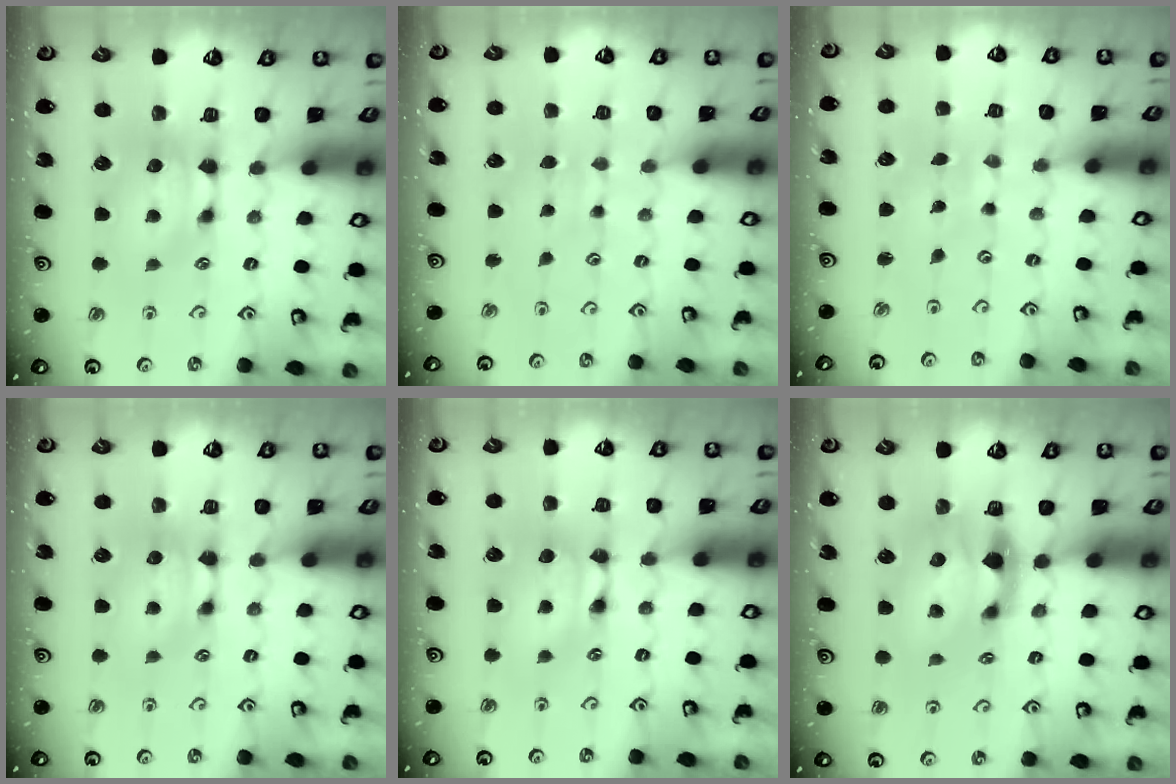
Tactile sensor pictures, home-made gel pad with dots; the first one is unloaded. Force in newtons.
{"total": 4.1, "press": 4.1, "slide": 0.1}
{"total": 6.0, "press": 6.0, "slide": 0.3}
{"total": 0.0}
{"total": 1.7, "press": 1.6, "slide": 0.2}
{"total": 3.0, "press": 2.7, "slide": 1.4}